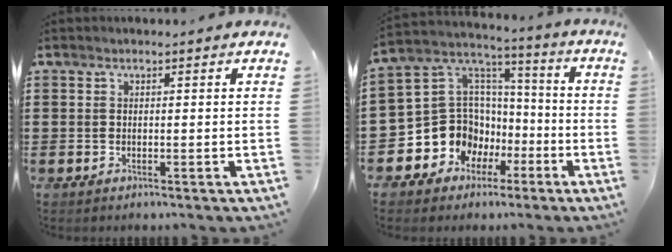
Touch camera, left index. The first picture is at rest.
{"total": 11.1, "force": [-4.3, 9.9, 2.7], "torque": [-0.104, -0.006, -0.074]}